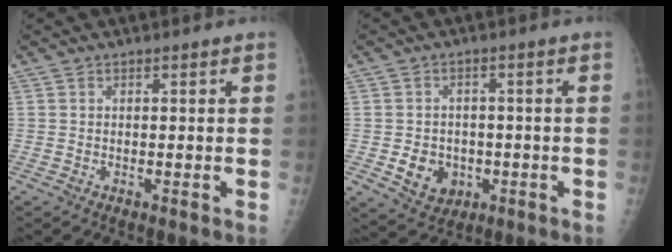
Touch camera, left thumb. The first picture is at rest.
{"total": 7.1, "force": [-1.7, 5.9, 3.5], "torque": [-0.030, 0.006, -0.017]}